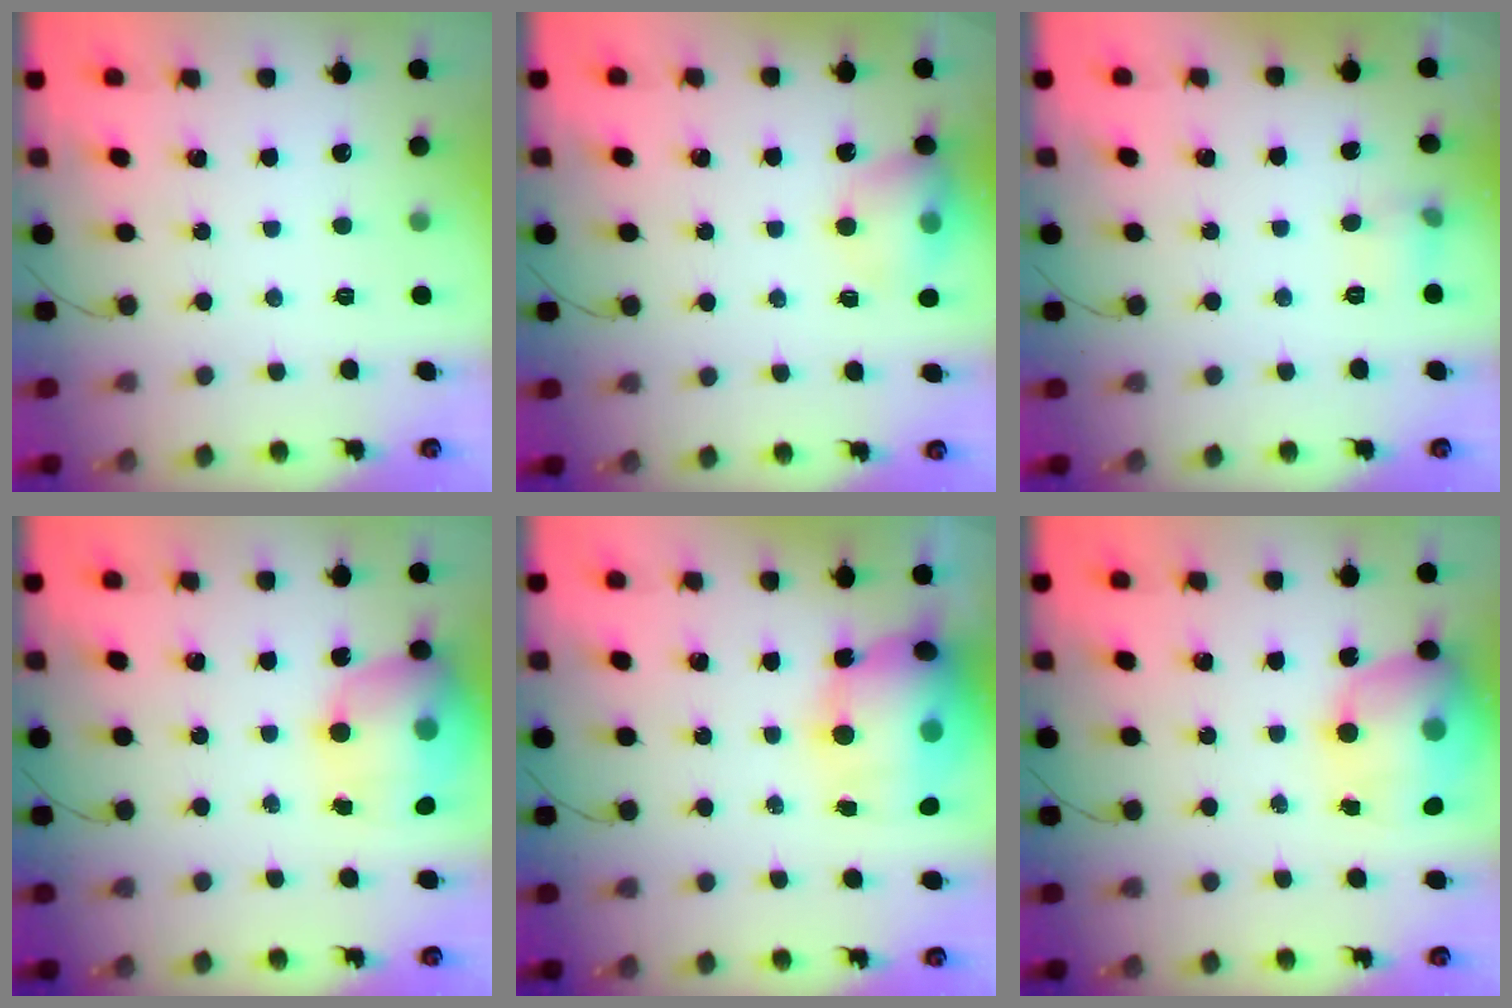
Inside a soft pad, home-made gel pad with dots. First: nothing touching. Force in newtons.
{"total": 11.4, "press": 11.2, "slide": 1.8}
{"total": 5.7, "press": 5.5, "slide": 1.6}
{"total": 17.2, "press": 16.7, "slide": 4.1}
{"total": 19.1, "press": 17.0, "slide": 8.7}
{"total": 17.7, "press": 17.1, "slide": 4.6}